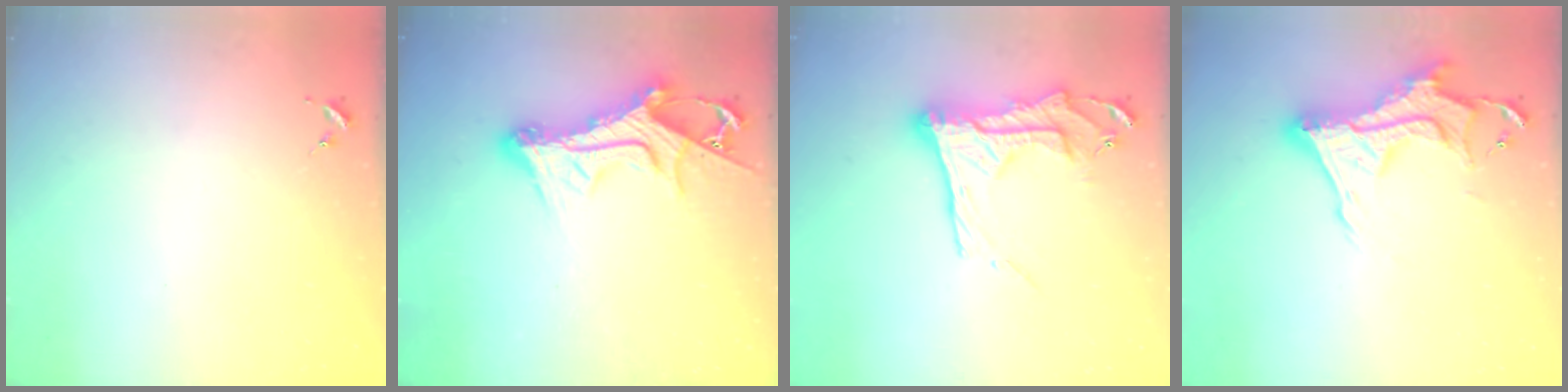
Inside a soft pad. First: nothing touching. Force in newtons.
{"total": 13.4, "press": 13.4, "slide": 1.3}
{"total": 18.9, "press": 18.8, "slide": 1.8}
{"total": 16.8, "press": 16.7, "slide": 1.5}